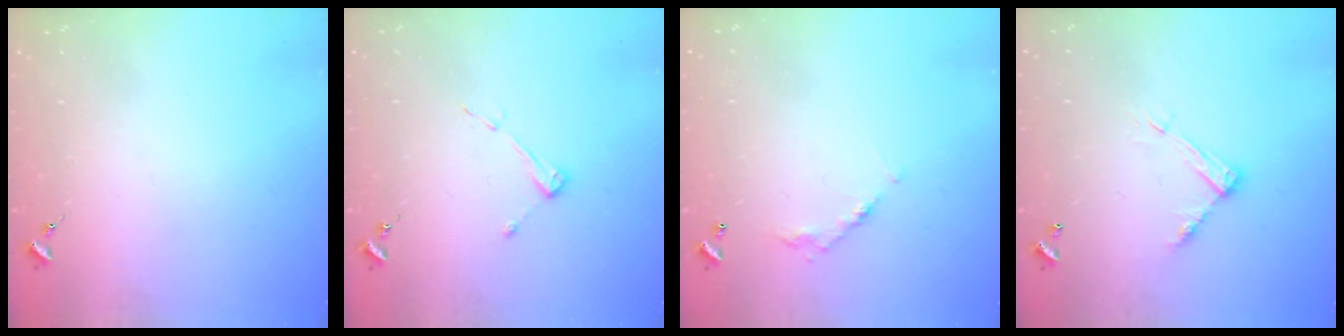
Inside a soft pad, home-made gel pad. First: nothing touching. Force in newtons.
{"total": 4.3, "press": 4.3, "slide": 0.5}
{"total": 6.0, "press": 6.0, "slide": 0.3}
{"total": 9.2, "press": 9.2, "slide": 0.1}